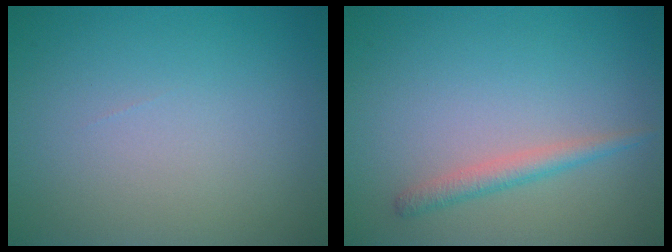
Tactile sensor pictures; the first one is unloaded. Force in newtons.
{"total": 1.8, "press": 1.8, "slide": 0.1}